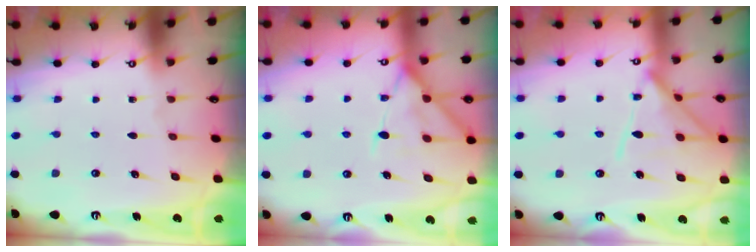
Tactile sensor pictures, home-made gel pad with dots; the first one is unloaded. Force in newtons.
{"total": 14.4, "press": 14.4, "slide": 1.2}
{"total": 13.8, "press": 13.7, "slide": 1.1}